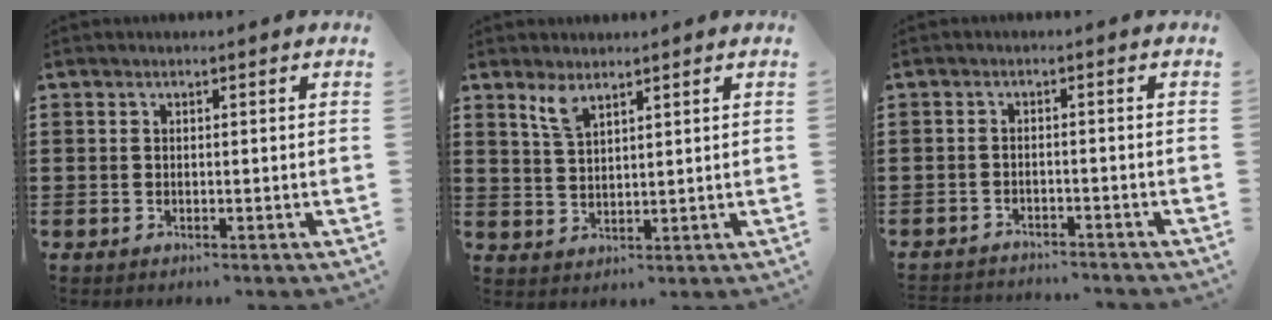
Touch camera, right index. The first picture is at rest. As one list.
[{"total": 3.5, "force": [2.5, 1.1, 2.2], "torque": [-0.050, 0.004, 0.046]}, {"total": 2.0, "force": [-2.0, 0.1, -0.1], "torque": [-0.004, 0.000, -0.043]}]